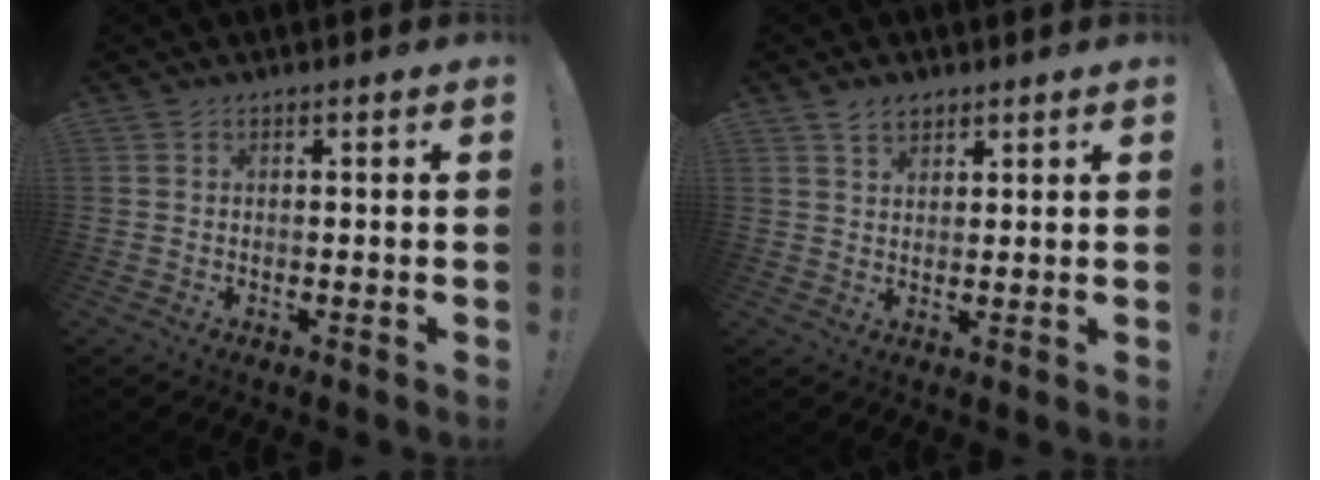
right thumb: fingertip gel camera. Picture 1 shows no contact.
{"total": 3.8, "force": [2.7, 2.3, 1.5], "torque": [-0.020, -0.012, 0.048]}